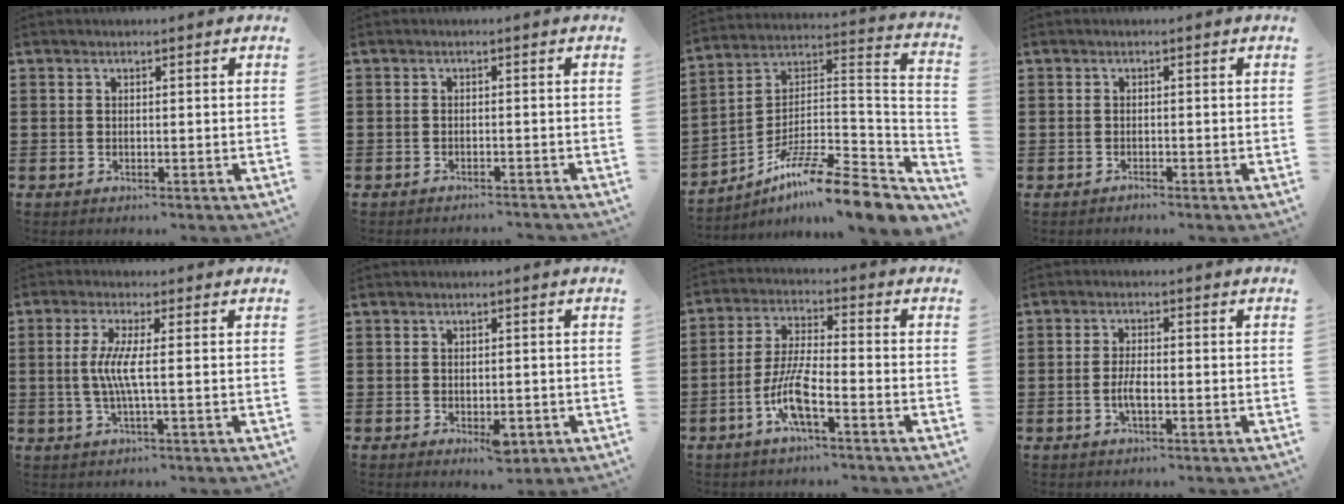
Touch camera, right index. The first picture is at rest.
{"total": 1.0, "force": [-1.0, 0.0, 0.1], "torque": [-0.005, 0.002, -0.021]}
{"total": 12.3, "force": [-9.4, 1.3, 7.7], "torque": [-0.124, 0.010, -0.178]}
{"total": 0.7, "force": [-0.7, 0.2, -0.1], "torque": [0.000, 0.003, -0.015]}
{"total": 4.8, "force": [-0.2, 0.0, 4.8], "torque": [-0.112, -0.014, -0.013]}
{"total": 2.6, "force": [-1.1, 1.3, 1.9], "torque": [-0.033, 0.002, -0.019]}
{"total": 7.7, "force": [-3.8, 1.2, 6.6], "torque": [-0.155, -0.012, -0.079]}
{"total": 2.9, "force": [-0.9, 0.9, 2.6], "torque": [-0.063, -0.002, -0.021]}